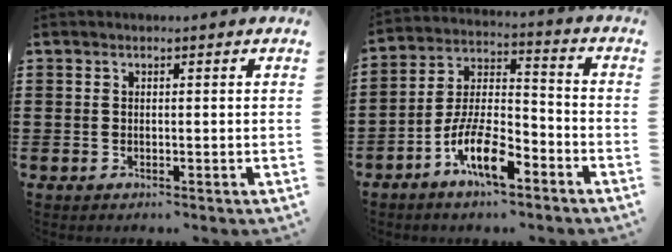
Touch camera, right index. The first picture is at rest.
{"total": 10.5, "force": [-6.1, 3.6, 7.7], "torque": [-0.161, 0.004, -0.116]}